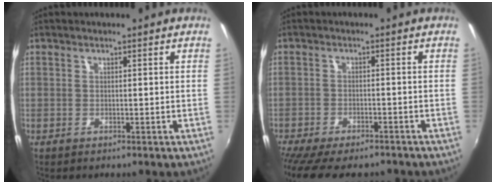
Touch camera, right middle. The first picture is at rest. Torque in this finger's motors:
{"motor_torque": [1.31, -0.83, 0.40, 0.21]}